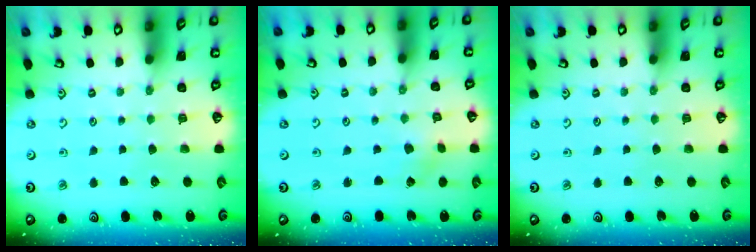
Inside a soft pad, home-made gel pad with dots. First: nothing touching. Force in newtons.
{"total": 0.0}
{"total": 0.0}